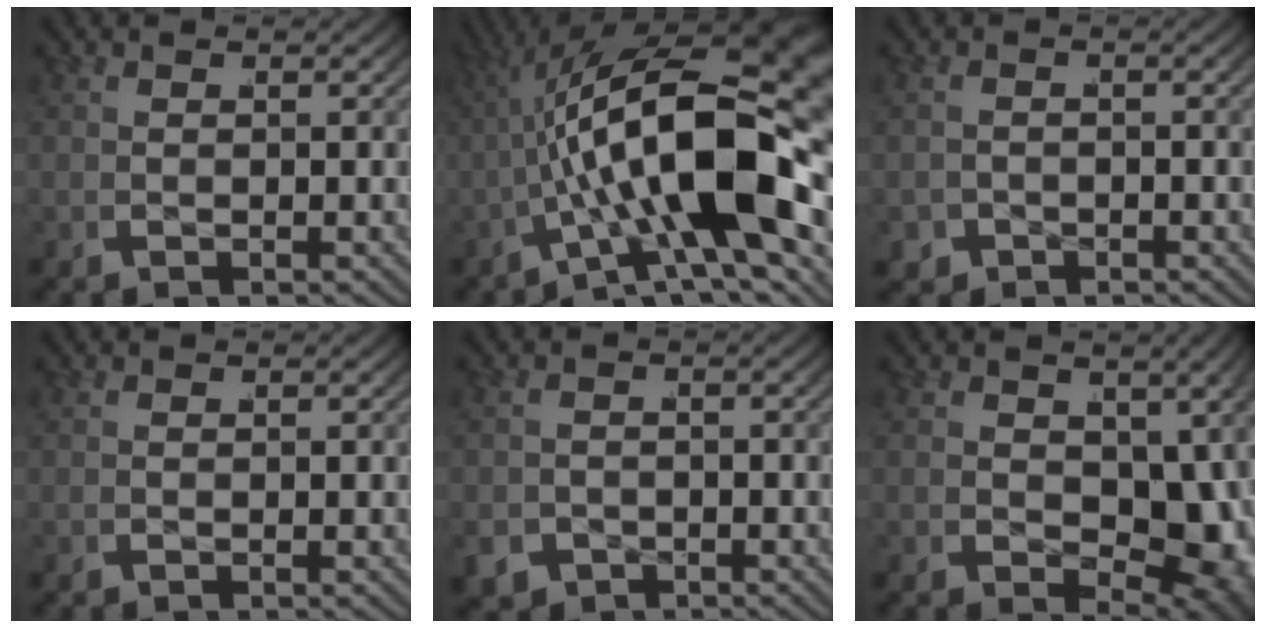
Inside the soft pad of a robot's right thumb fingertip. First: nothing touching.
{"total": 20.4, "force": [-0.8, 9.5, 18.0], "torque": [-0.287, -0.032, 0.003]}
{"total": 2.2, "force": [-1.7, 1.3, 0.2], "torque": [-0.007, -0.012, -0.023]}
{"total": 0.0}
{"total": 3.9, "force": [-2.5, 2.8, 1.0], "torque": [-0.028, -0.024, -0.030]}
{"total": 9.0, "force": [-0.6, 6.2, 6.4], "torque": [-0.110, -0.057, 0.028]}